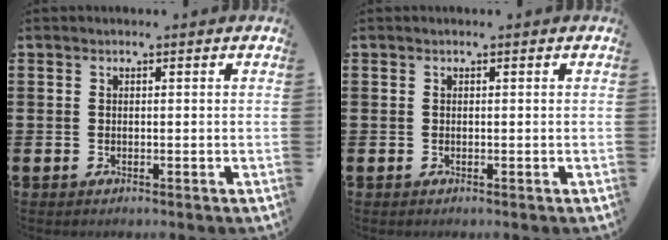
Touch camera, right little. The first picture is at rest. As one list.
[{"total": 0.0}]